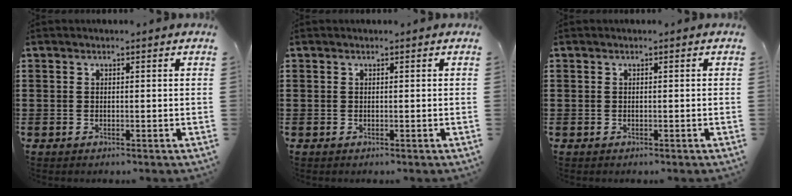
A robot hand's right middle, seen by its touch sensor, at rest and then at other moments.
{"total": 0.0}
{"total": 0.0}